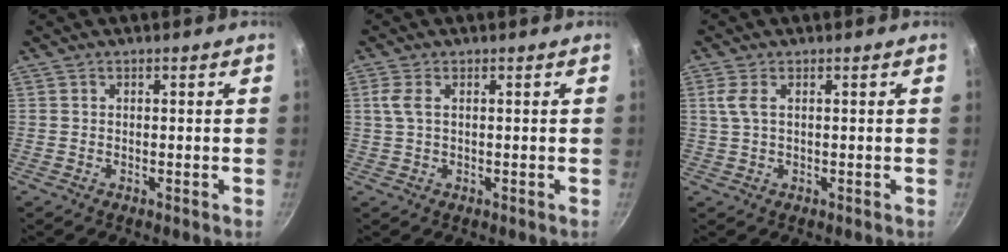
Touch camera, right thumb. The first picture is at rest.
{"total": 2.6, "force": [0.7, 1.2, 2.3], "torque": [-0.052, 0.004, 0.015]}
{"total": 2.8, "force": [0.8, 1.1, 2.4], "torque": [-0.058, 0.003, 0.018]}